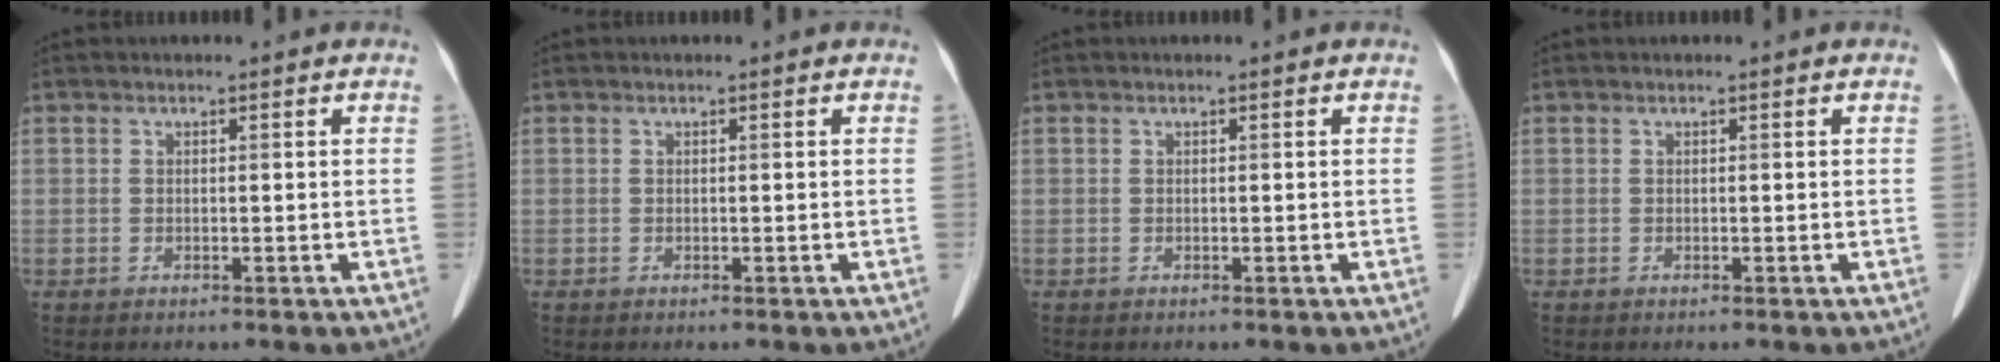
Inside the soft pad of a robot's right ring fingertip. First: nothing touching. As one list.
[{"total": 0.0}, {"total": 0.0}, {"total": 0.0}]